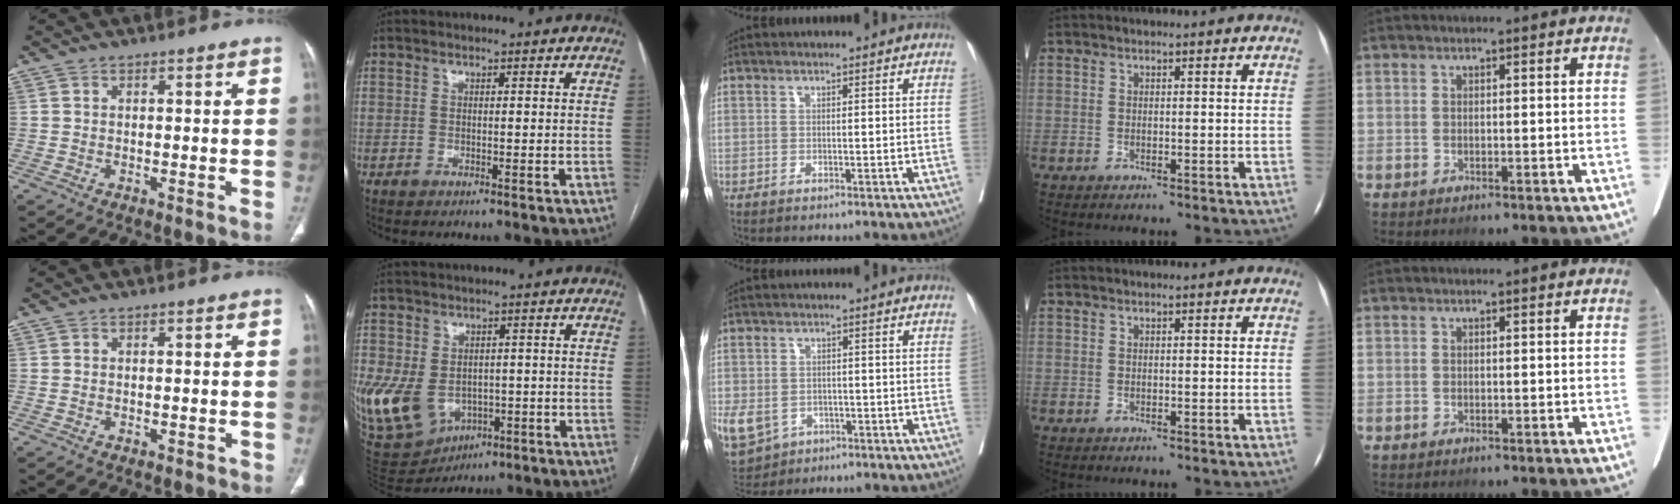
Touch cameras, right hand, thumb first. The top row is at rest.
{"thumb": {"total": 0.7, "force": [-0.6, 0.4, 0.2], "torque": [-0.010, 0.002, -0.005]}, "index": {"total": 16.6, "force": [-4.4, 13.0, 9.2], "torque": [-0.226, -0.004, -0.047]}, "middle": {"total": 16.6, "force": [-6.4, 13.7, 6.7], "torque": [-0.251, -0.016, -0.090]}}